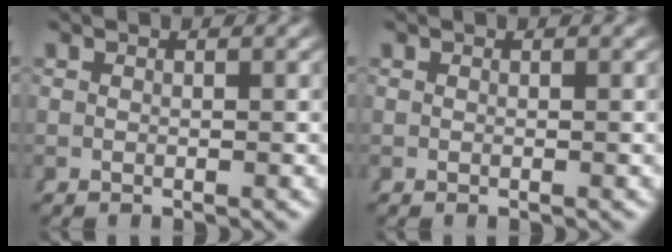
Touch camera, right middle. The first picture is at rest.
{"total": 0.0}